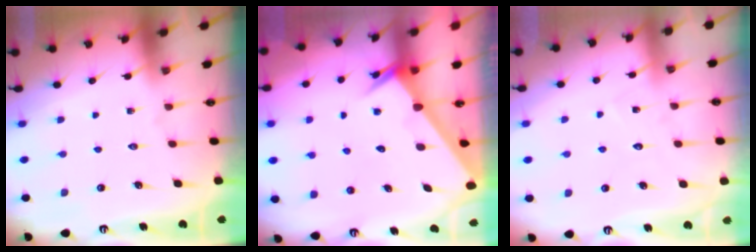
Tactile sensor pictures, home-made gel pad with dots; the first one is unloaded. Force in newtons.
{"total": 2.3, "press": 2.3, "slide": 0.1}
{"total": 6.7, "press": 6.7, "slide": 0.5}